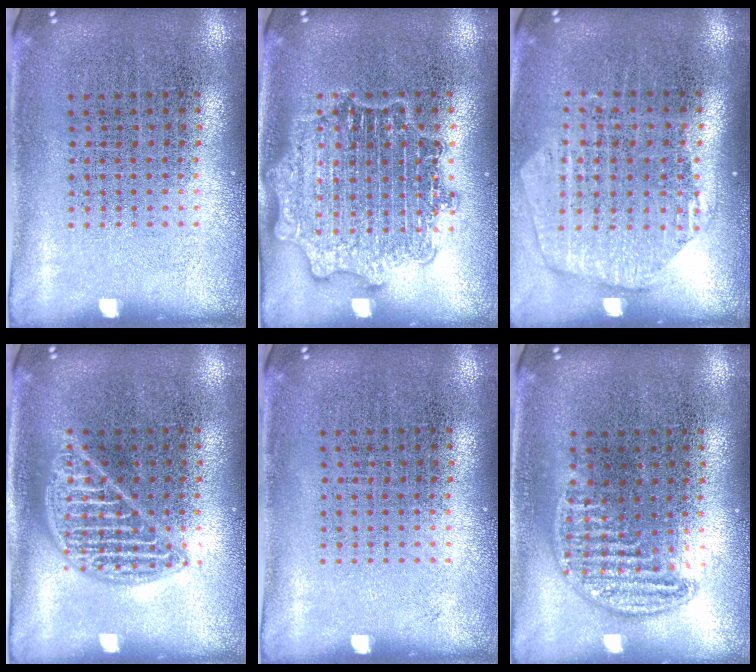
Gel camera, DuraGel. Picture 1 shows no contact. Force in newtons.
{"total": 2.8, "press": 2.8, "slide": 0.4}
{"total": 1.7, "press": 1.5, "slide": 0.8}
{"total": 2.3, "press": 2.3, "slide": 0.3}
{"total": 0.0}
{"total": 0.8, "press": 0.8, "slide": 0.1}